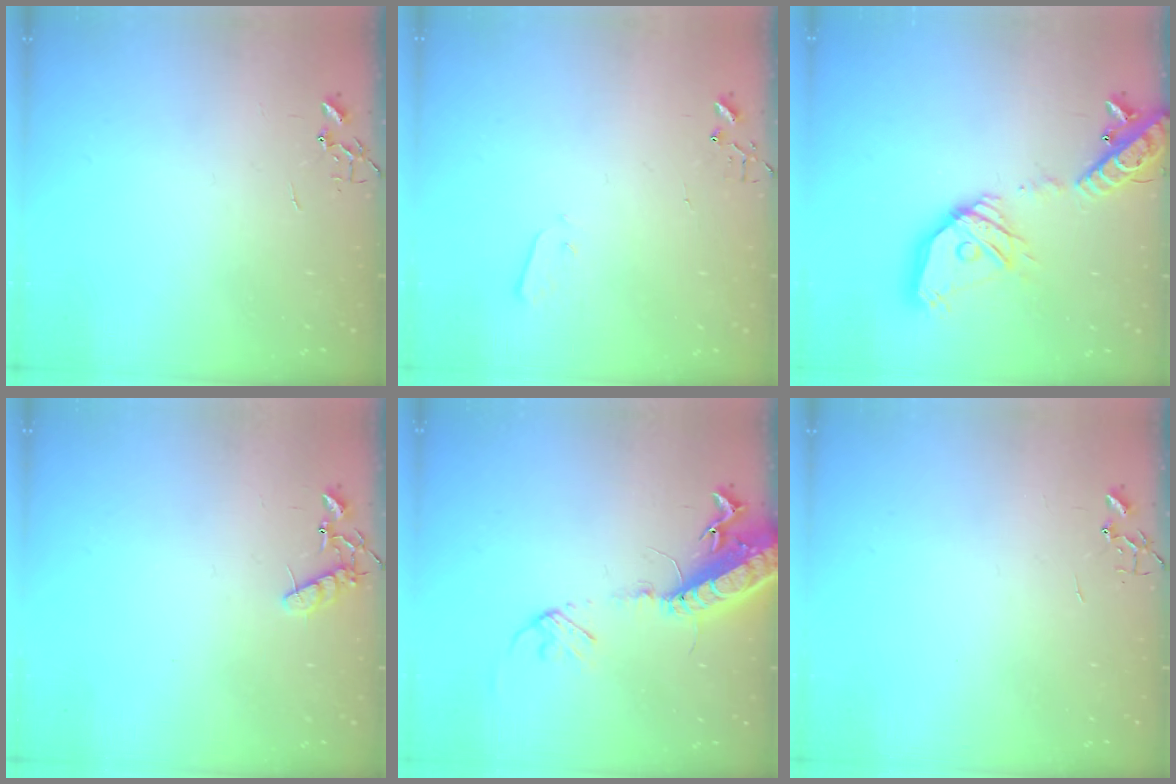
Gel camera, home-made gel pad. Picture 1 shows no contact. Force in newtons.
{"total": 1.9, "press": 1.9, "slide": 0.4}
{"total": 21.9, "press": 21.6, "slide": 3.8}
{"total": 8.1, "press": 8.1, "slide": 0.3}
{"total": 17.4, "press": 16.9, "slide": 4.1}
{"total": 0.0}